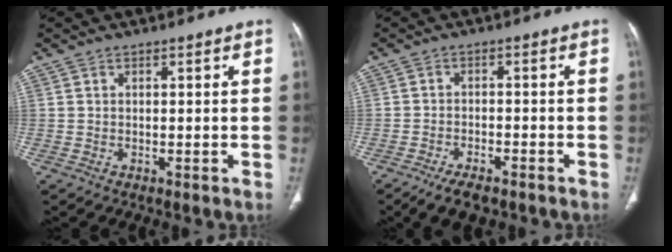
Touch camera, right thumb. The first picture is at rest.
{"total": 6.0, "force": [-4.5, 2.3, 3.3], "torque": [-0.055, 0.012, -0.074]}